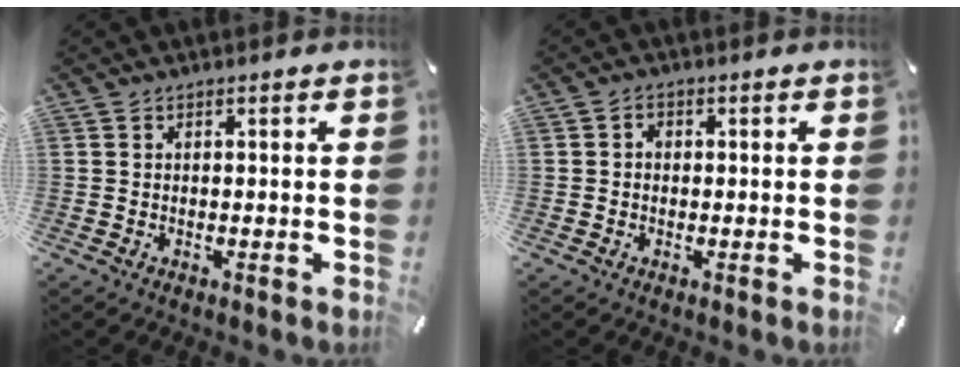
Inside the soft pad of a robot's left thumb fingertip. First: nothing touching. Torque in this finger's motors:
{"motor_torque": [-0.02, -0.25, -0.14, 0.26, -0.08]}